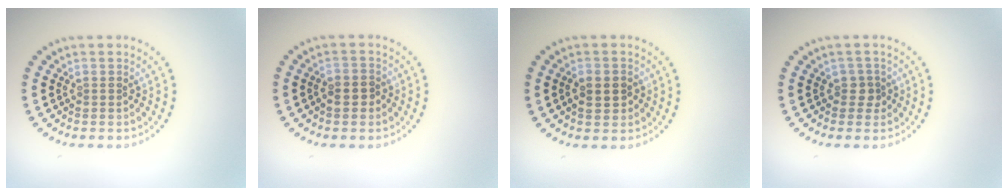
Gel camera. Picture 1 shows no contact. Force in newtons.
{"total": 1.5, "press": 1.4, "slide": 0.5}
{"total": 2.5, "press": 2.5, "slide": 0.2}
{"total": 1.3, "press": 1.1, "slide": 0.7}